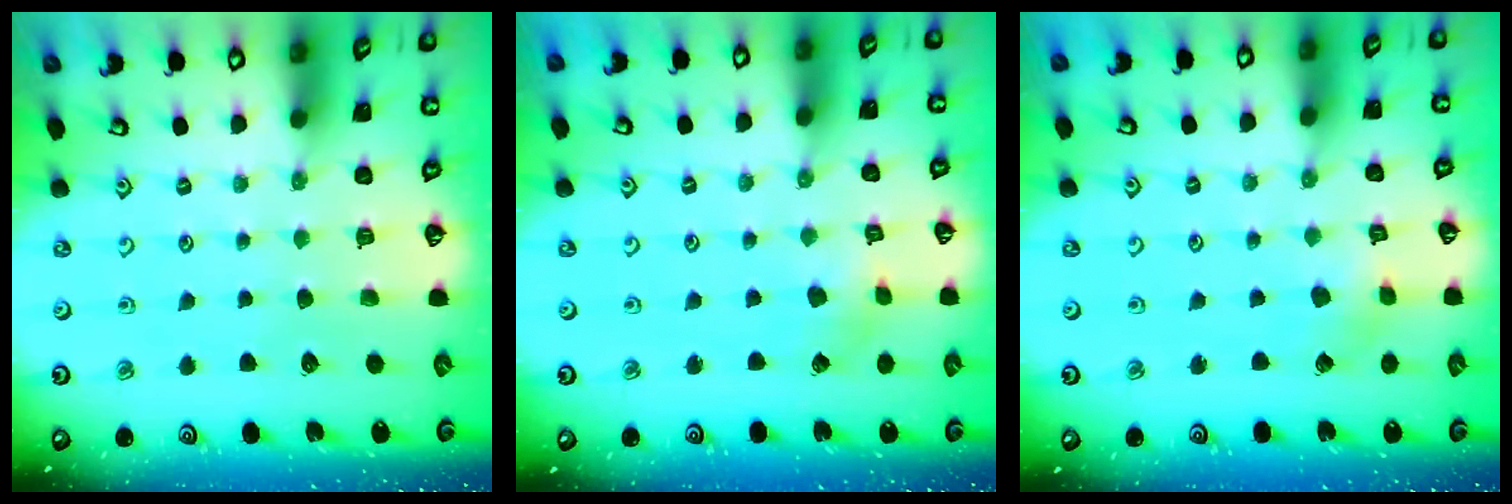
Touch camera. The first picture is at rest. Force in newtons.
{"total": 3.4, "press": 3.3, "slide": 0.4}
{"total": 3.4, "press": 3.4, "slide": 0.4}